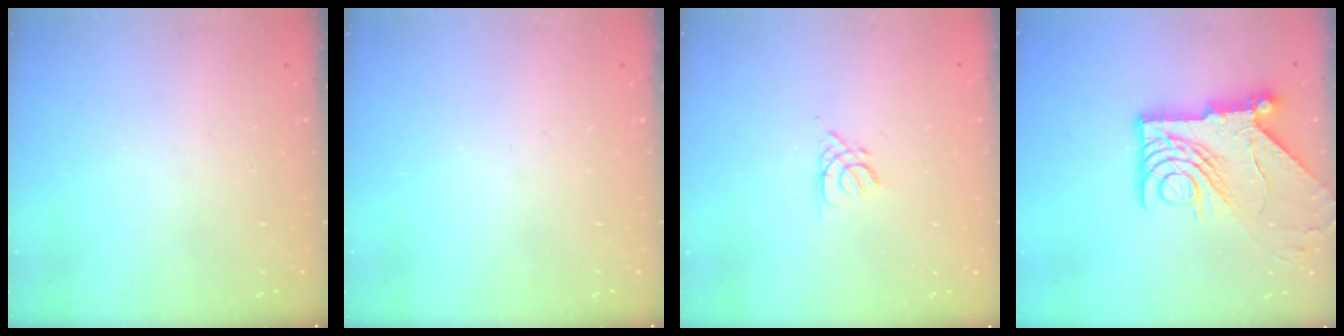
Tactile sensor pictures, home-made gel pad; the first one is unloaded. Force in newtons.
{"total": 0.0}
{"total": 2.5, "press": 2.5, "slide": 0.6}
{"total": 15.2, "press": 15.1, "slide": 1.8}